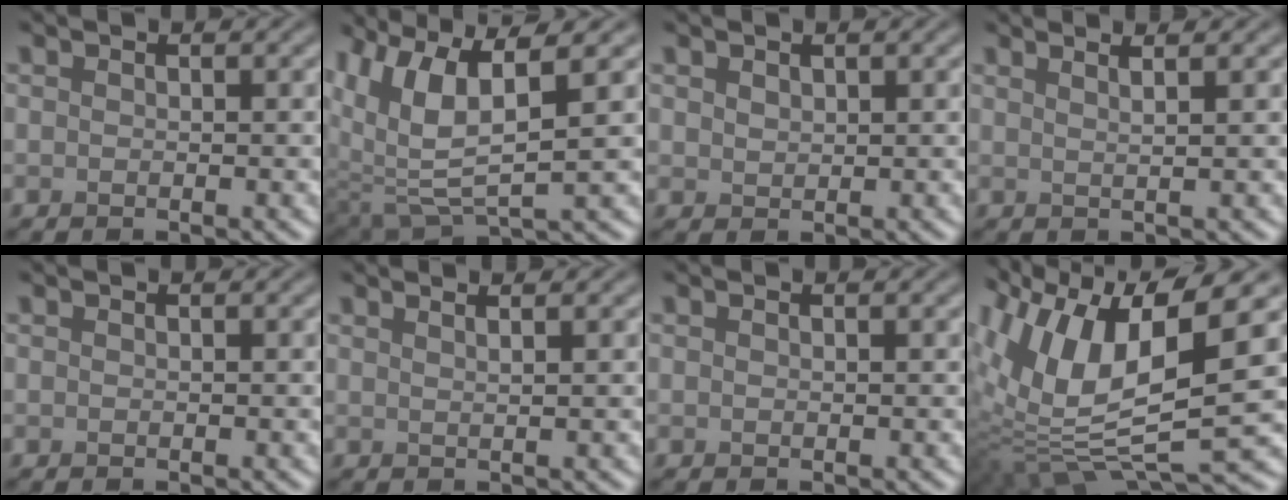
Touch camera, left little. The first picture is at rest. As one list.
[{"total": 7.0, "force": [2.6, 2.5, 6.0], "torque": [-0.135, -0.003, 0.054]}, {"total": 1.0, "force": [0.7, 0.6, 0.3], "torque": [-0.008, 0.000, 0.017]}, {"total": 3.0, "force": [1.9, 1.1, 2.1], "torque": [-0.006, 0.014, -0.005]}, {"total": 0.0}, {"total": 2.7, "force": [1.7, 1.1, 1.8], "torque": [-0.001, 0.008, -0.007]}, {"total": 0.0}, {"total": 13.0, "force": [3.4, 5.4, 11.4], "torque": [-0.242, -0.007, 0.066]}]